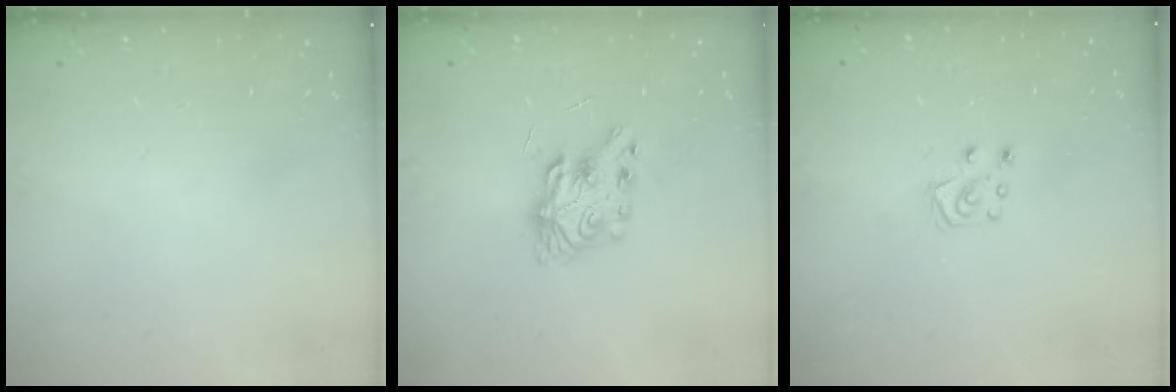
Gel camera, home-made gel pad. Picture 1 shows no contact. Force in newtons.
{"total": 7.8, "press": 7.8, "slide": 0.1}
{"total": 5.0, "press": 4.9, "slide": 0.4}